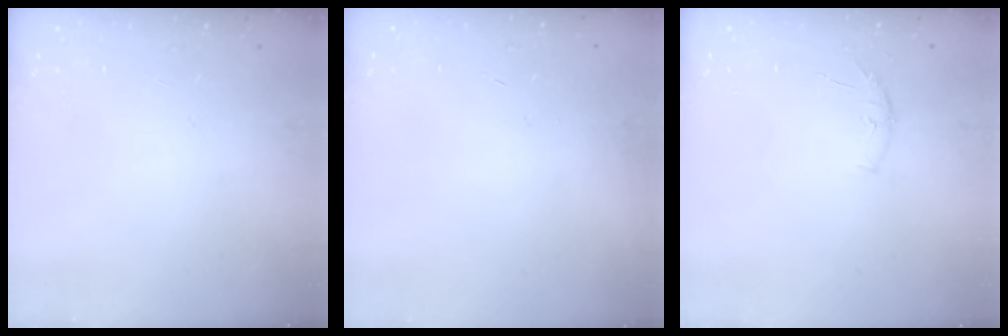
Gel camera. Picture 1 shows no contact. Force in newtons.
{"total": 0.6, "press": 0.5, "slide": 0.2}
{"total": 5.6, "press": 5.5, "slide": 1.1}